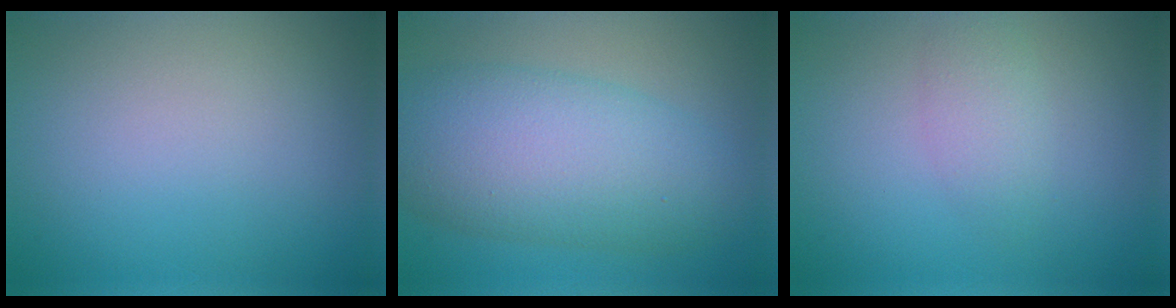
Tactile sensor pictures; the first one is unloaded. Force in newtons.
{"total": 9.5, "press": 9.5, "slide": 0.1}
{"total": 2.1, "press": 2.1, "slide": 0.1}